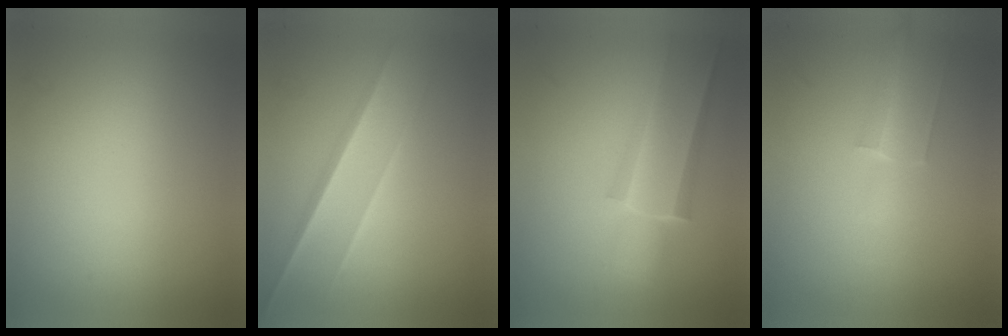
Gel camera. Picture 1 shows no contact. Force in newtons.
{"total": 1.5}
{"total": 2.6}
{"total": 1.4}